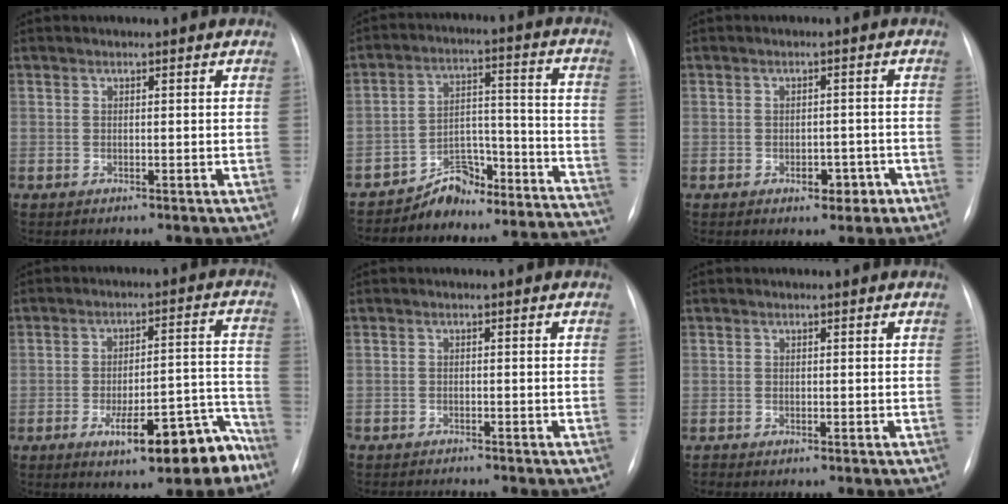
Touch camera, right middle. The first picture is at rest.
{"total": 17.5, "force": [-16.8, 4.4, 2.1], "torque": [0.002, 0.078, -0.232]}
{"total": 3.4, "force": [-1.8, 2.0, 2.1], "torque": [-0.020, 0.009, -0.017]}
{"total": 12.0, "force": [-7.5, 3.3, 8.7], "torque": [-0.107, 0.025, -0.102]}
{"total": 3.0, "force": [-3.0, -0.1, 0.6], "torque": [-0.005, -0.009, -0.043]}
{"total": 0.0}